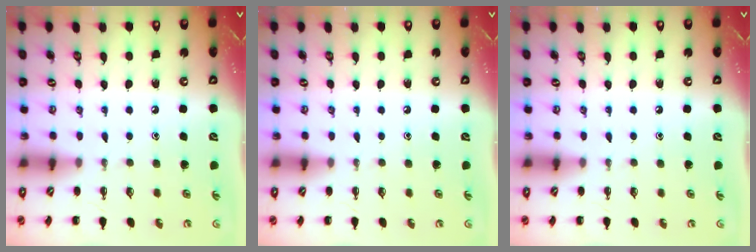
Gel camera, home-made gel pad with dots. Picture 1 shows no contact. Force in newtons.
{"total": 0.0}
{"total": 0.0}